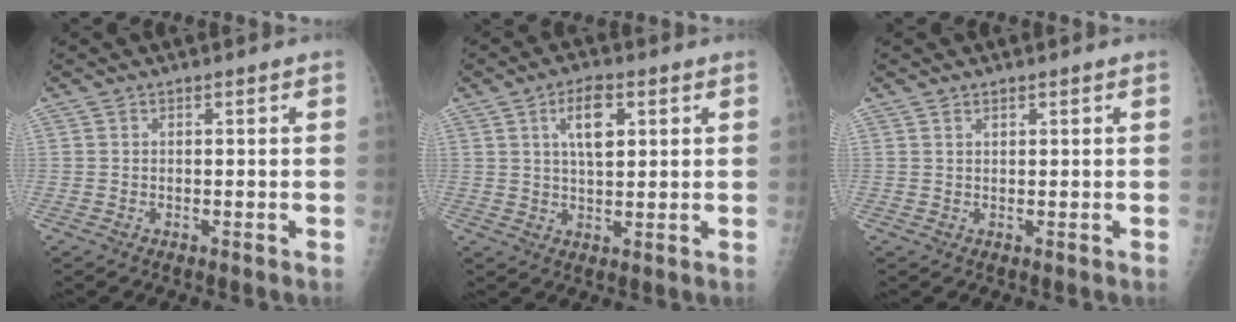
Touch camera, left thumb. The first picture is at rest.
{"total": 7.2, "force": [2.7, 3.4, 5.8], "torque": [-0.087, -0.006, 0.047]}
{"total": 1.1, "force": [0.8, 0.5, 0.6], "torque": [-0.006, -0.004, 0.012]}